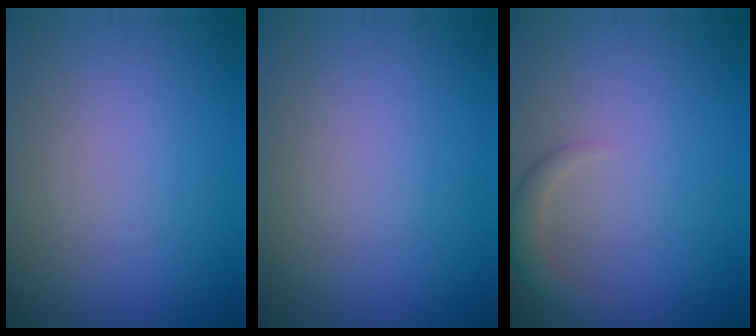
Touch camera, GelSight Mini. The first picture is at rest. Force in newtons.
{"total": 0.0}
{"total": 1.7, "press": 1.7, "slide": 0.1}